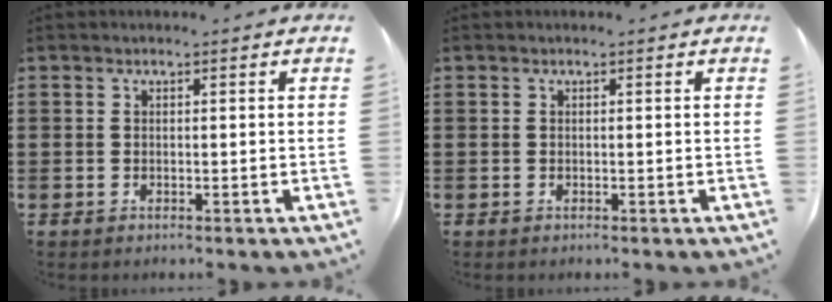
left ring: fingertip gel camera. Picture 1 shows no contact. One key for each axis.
{"total": 0.0}